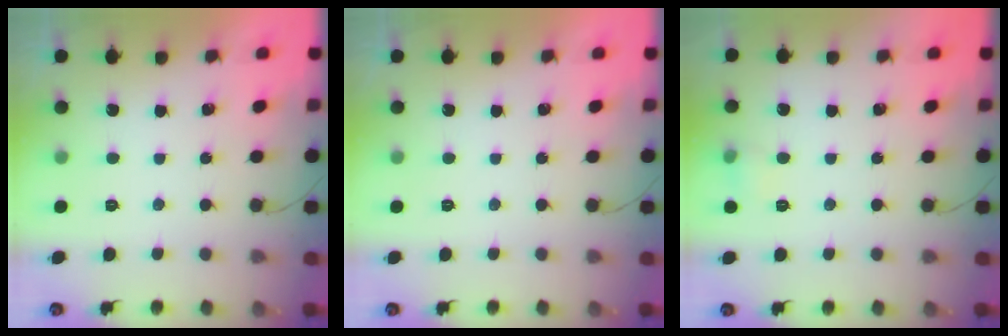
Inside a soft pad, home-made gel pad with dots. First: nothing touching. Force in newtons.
{"total": 0.0}
{"total": 5.1, "press": 4.9, "slide": 1.5}